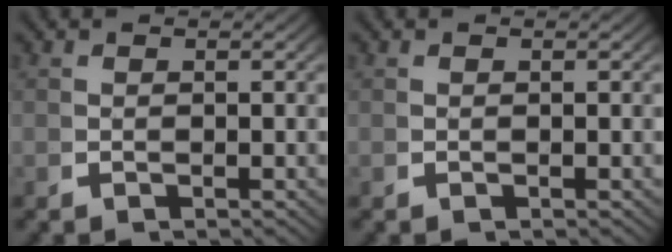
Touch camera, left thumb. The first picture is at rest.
{"total": 0.0}